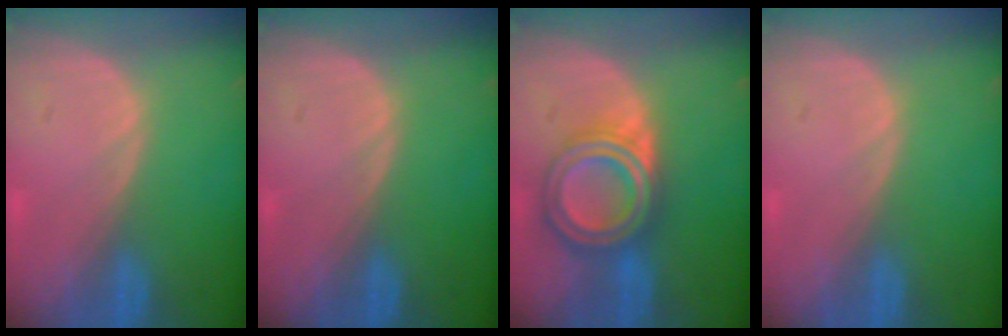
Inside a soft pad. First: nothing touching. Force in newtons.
{"total": 0.0}
{"total": 7.7, "press": 7.7, "slide": 0.5}
{"total": 0.0}